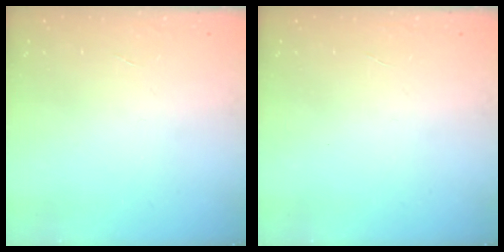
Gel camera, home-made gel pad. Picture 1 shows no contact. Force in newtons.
{"total": 0.0}